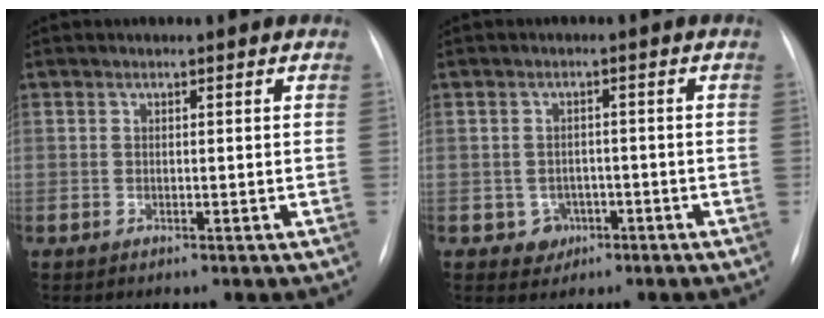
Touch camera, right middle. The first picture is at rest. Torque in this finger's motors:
{"motor_torque": [0.17, -0.23, -0.01, -0.01]}